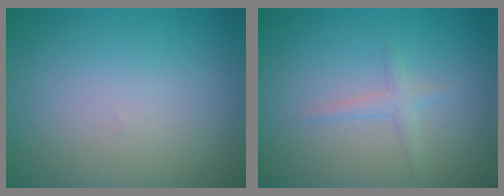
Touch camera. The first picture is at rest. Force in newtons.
{"total": 1.2, "press": 1.2, "slide": 0.1}